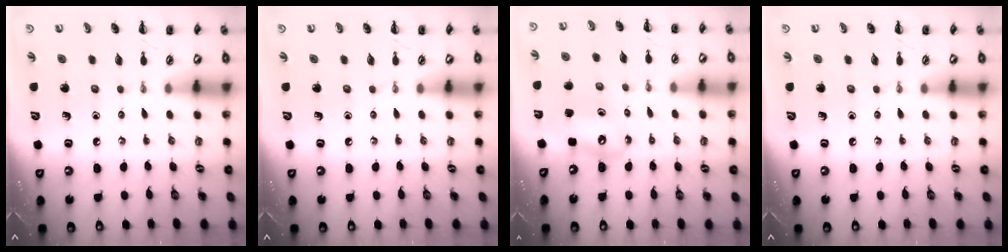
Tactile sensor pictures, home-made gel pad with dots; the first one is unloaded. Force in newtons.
{"total": 0.0}
{"total": 9.4, "press": 9.1, "slide": 2.4}
{"total": 0.0}